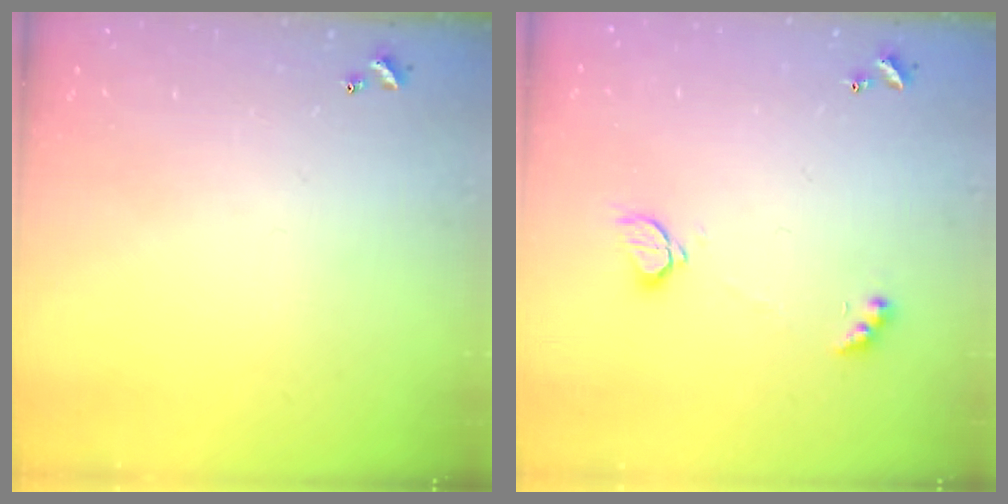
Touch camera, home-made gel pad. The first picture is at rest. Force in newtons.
{"total": 2.2, "press": 2.2, "slide": 0.2}